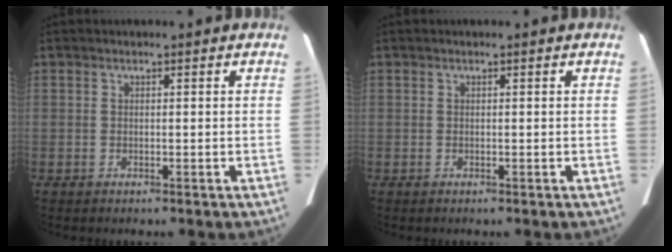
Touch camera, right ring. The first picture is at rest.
{"total": 0.0}